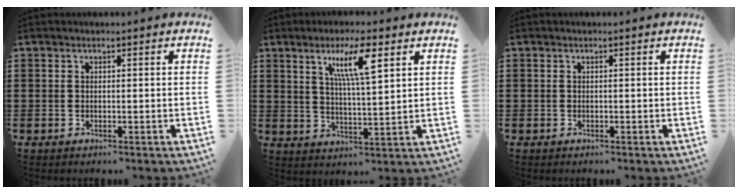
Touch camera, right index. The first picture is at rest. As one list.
[{"total": 8.1, "force": [3.9, 1.5, 6.9], "torque": [-0.138, 0.005, 0.062]}, {"total": 0.0}]